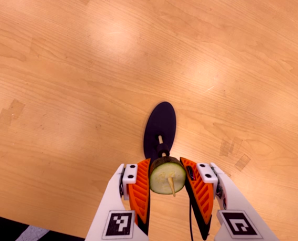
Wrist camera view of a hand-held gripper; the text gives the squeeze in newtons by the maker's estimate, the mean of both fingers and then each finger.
{"total": 12.0, "left": 12.2, "right": 11.8}